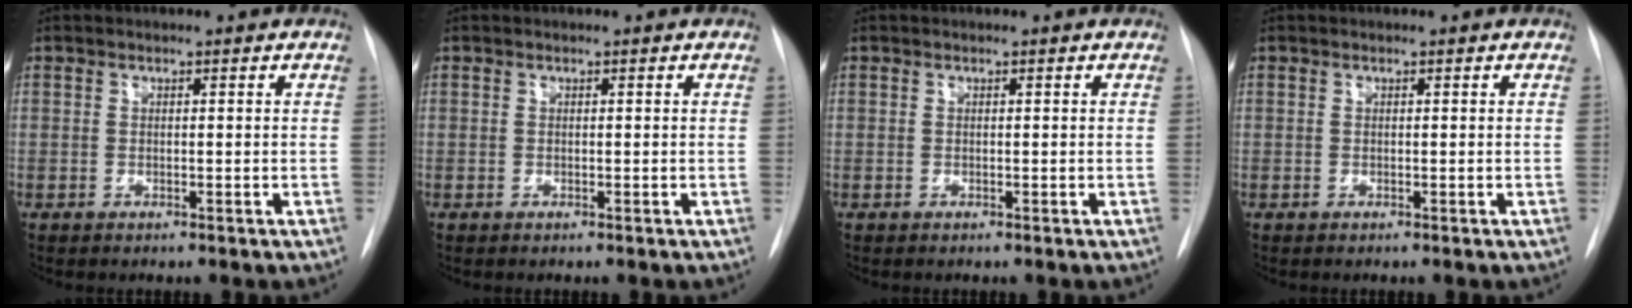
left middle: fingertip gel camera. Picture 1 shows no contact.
{"total": 0.0}
{"total": 0.0}
{"total": 0.0}